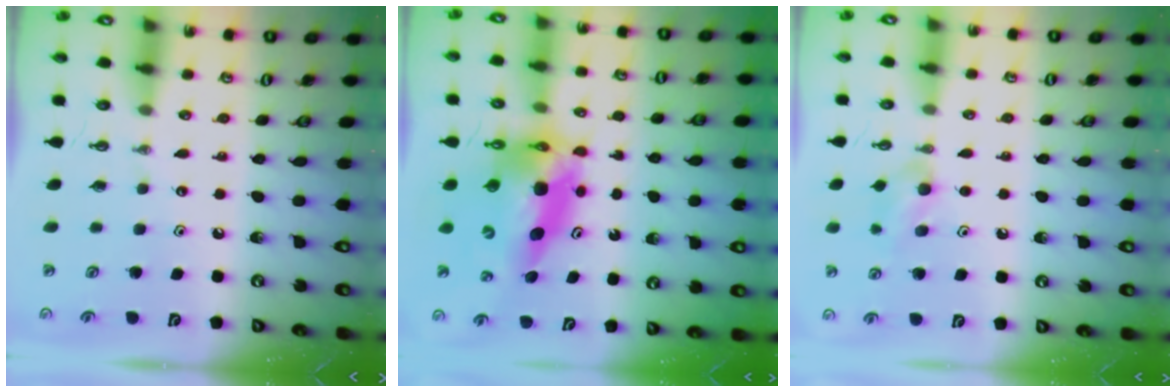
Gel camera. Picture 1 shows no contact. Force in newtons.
{"total": 13.9, "press": 13.8, "slide": 1.2}
{"total": 7.7, "press": 7.6, "slide": 1.3}